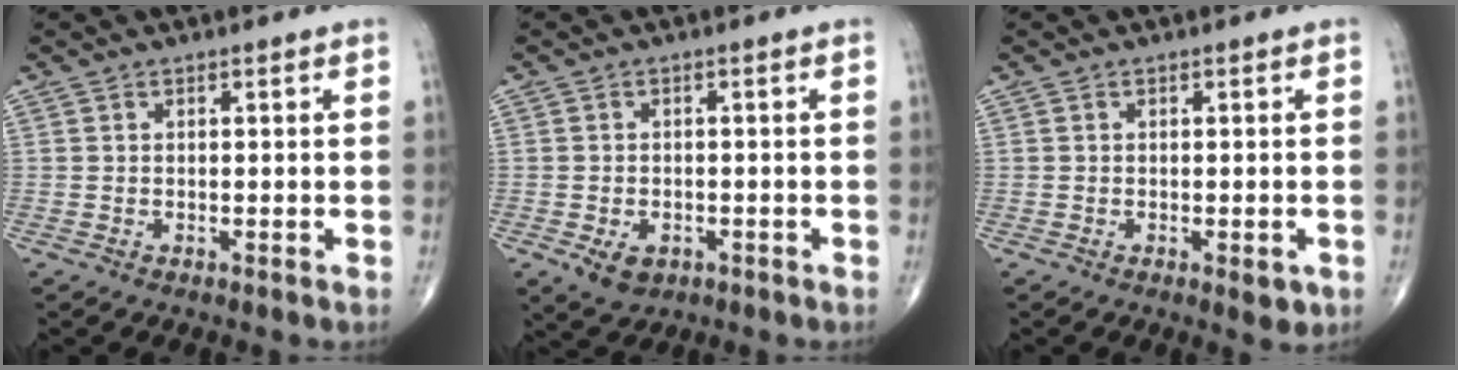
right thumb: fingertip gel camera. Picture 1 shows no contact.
{"total": 4.5, "force": [-1.8, 3.1, 2.7], "torque": [-0.039, 0.003, -0.022]}
{"total": 2.6, "force": [-0.9, 1.1, 2.1], "torque": [-0.017, -0.002, -0.009]}